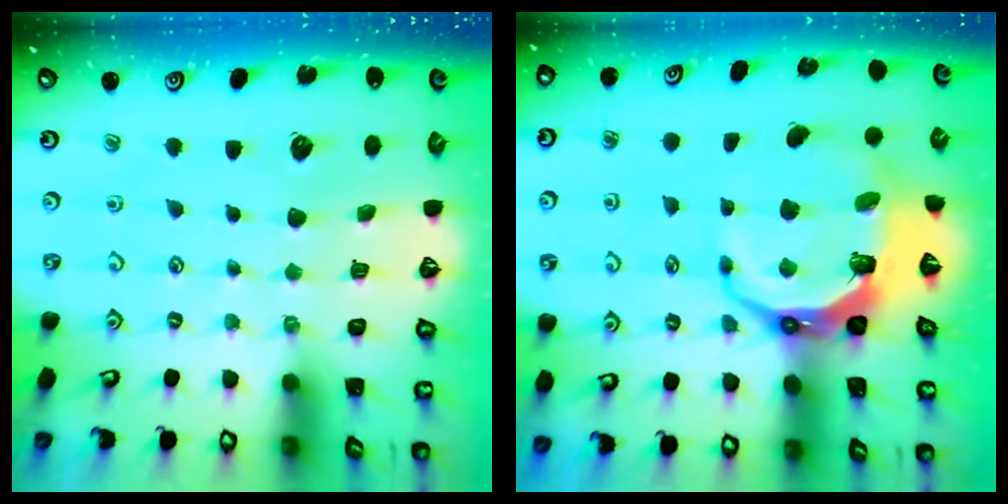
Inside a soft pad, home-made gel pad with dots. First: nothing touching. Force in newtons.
{"total": 12.1, "press": 10.8, "slide": 5.4}